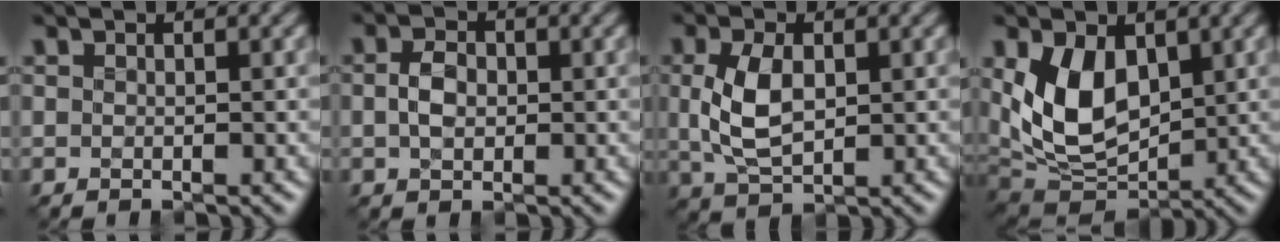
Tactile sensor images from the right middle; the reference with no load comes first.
{"total": 2.4, "force": [-0.5, 1.7, 1.7], "torque": [-0.035, 0.001, -0.015]}
{"total": 4.6, "force": [-0.1, 2.6, 3.8], "torque": [-0.089, 0.000, 0.001]}
{"total": 7.4, "force": [1.1, 4.7, 5.6], "torque": [-0.108, -0.018, 0.018]}